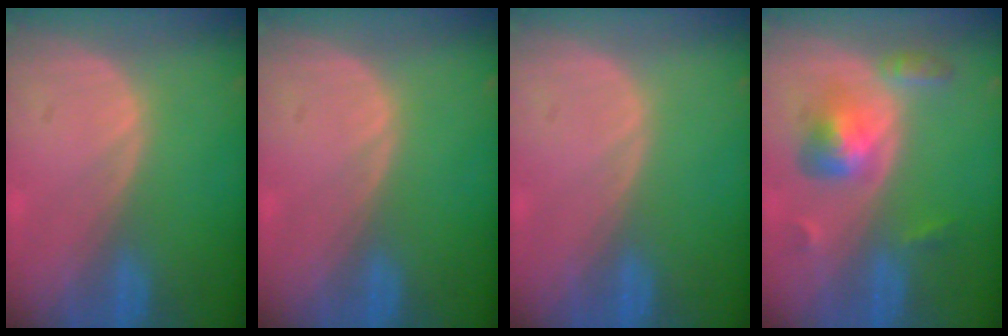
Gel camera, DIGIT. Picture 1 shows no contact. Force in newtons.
{"total": 0.0}
{"total": 0.0}
{"total": 6.0, "press": 5.3, "slide": 2.8}